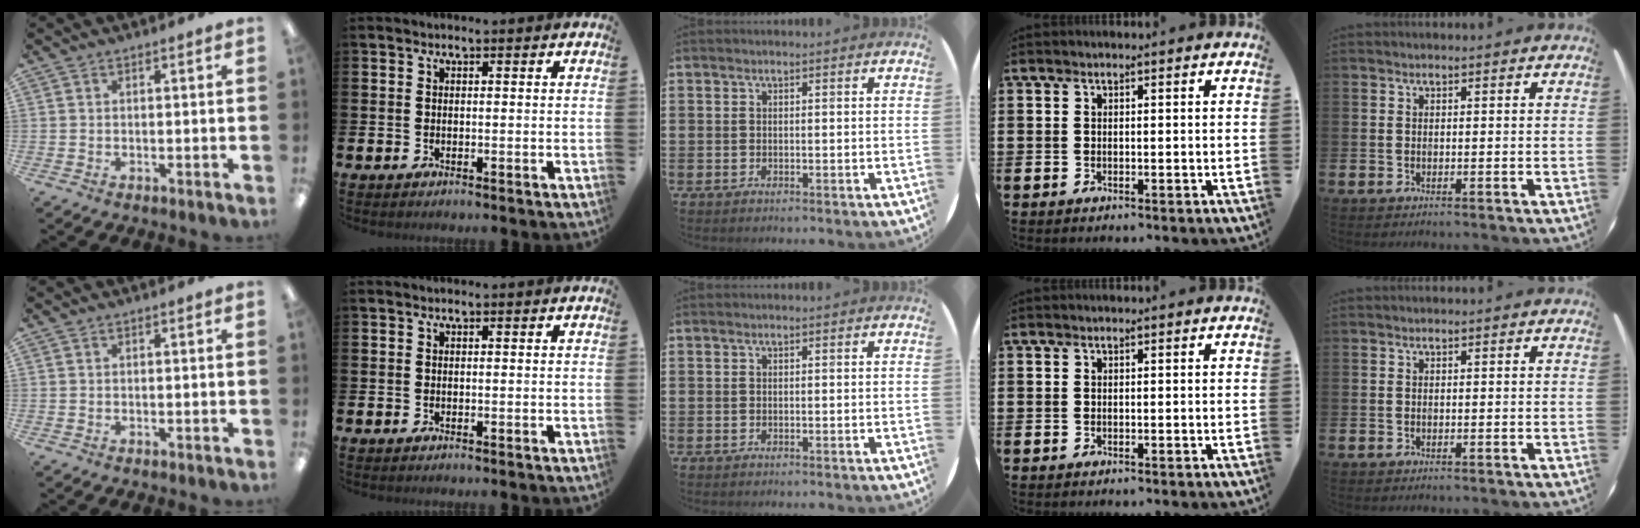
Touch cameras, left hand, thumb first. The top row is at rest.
{}